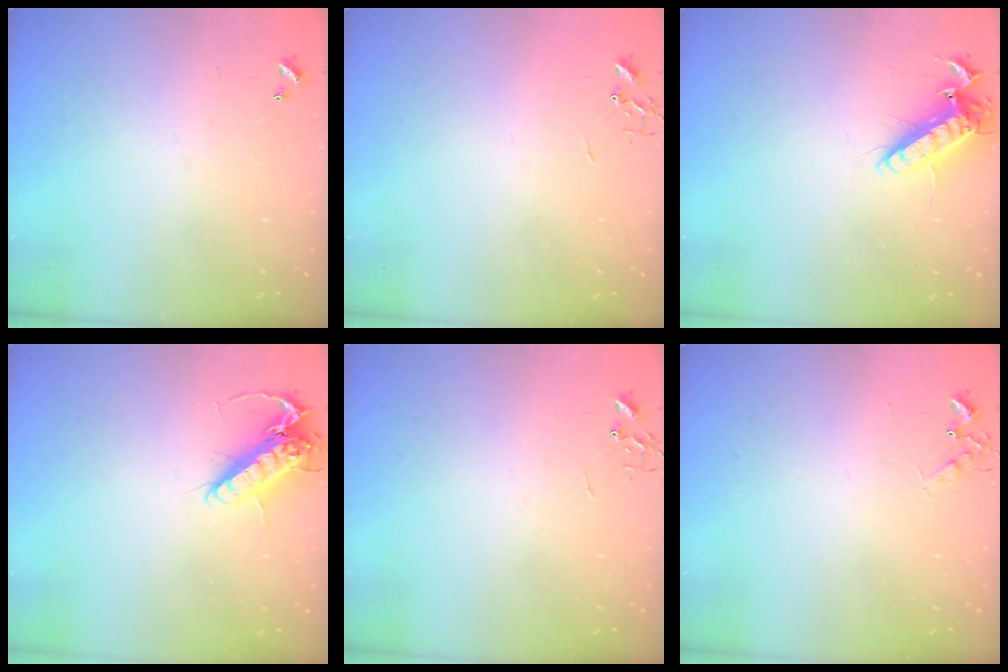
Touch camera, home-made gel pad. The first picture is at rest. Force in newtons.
{"total": 0.0}
{"total": 12.7, "press": 12.5, "slide": 2.1}
{"total": 14.2, "press": 14.0, "slide": 2.2}
{"total": 0.0}
{"total": 6.1, "press": 6.0, "slide": 0.8}